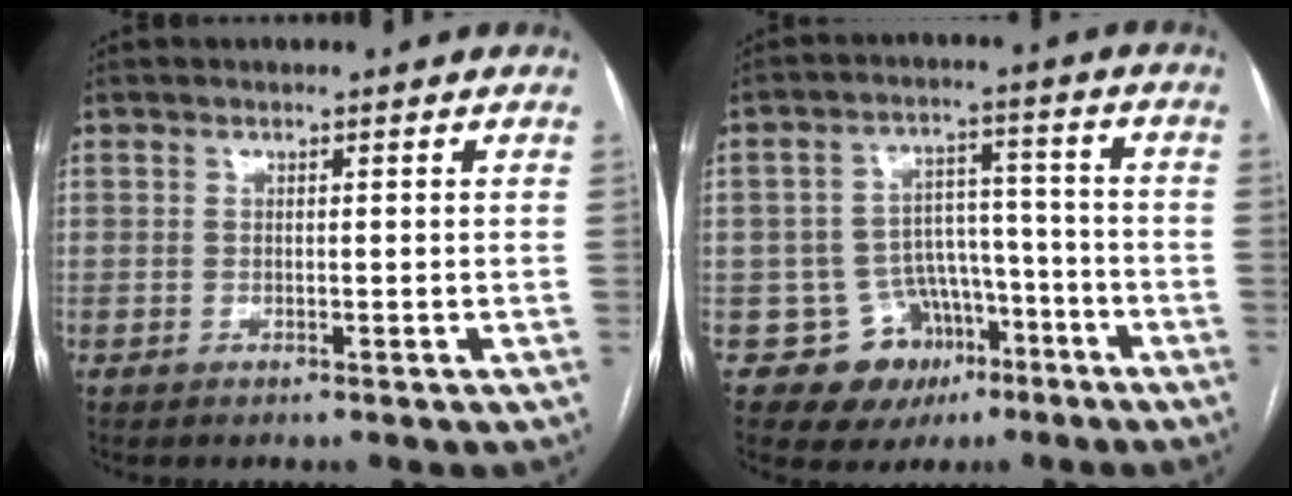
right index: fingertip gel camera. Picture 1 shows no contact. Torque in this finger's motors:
{"motor_torque": [-0.11, -0.18, -0.32, -0.20]}